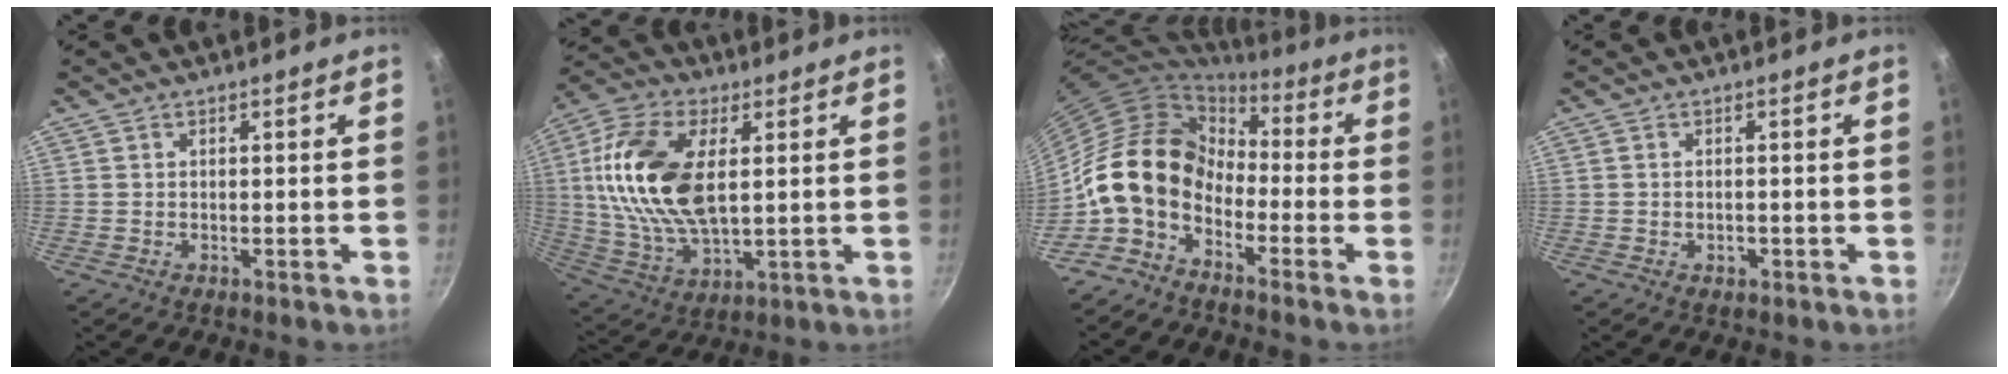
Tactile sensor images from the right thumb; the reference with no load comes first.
{"total": 19.4, "force": [3.4, 10.4, 16.1], "torque": [-0.312, -0.001, 0.063]}
{"total": 12.5, "force": [-3.3, 9.1, 8.0], "torque": [-0.110, 0.034, -0.079]}
{"total": 1.4, "force": [-0.5, 1.0, 0.9], "torque": [-0.011, 0.002, -0.007]}